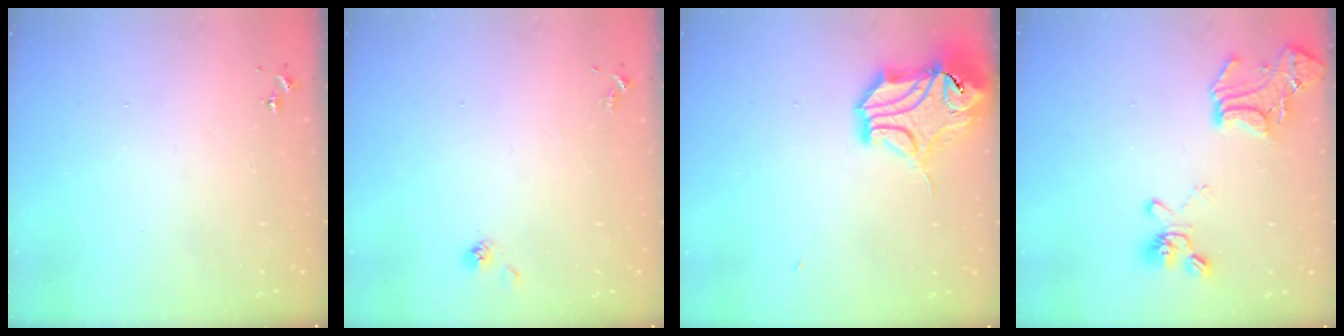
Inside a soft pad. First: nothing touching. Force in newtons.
{"total": 5.7, "press": 5.7, "slide": 0.3}
{"total": 16.0, "press": 15.9, "slide": 2.1}
{"total": 18.0, "press": 17.9, "slide": 1.7}